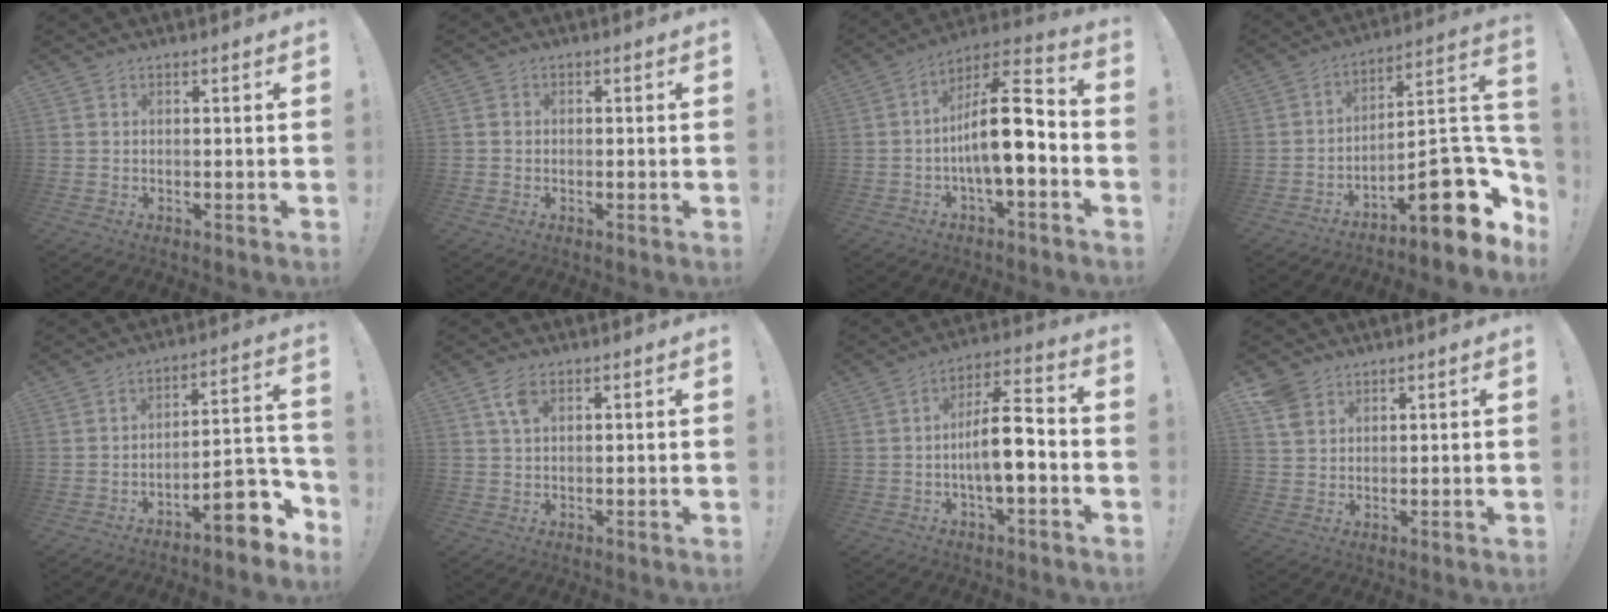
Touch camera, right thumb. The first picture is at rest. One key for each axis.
{"total": 1.4, "fx": -0.7, "fy": 1.2, "fz": 0.4, "tx": -0.014, "ty": 0.008, "tz": -0.012}
{"total": 15.6, "fx": -2.5, "fy": 5.0, "fz": 14.6, "tx": -0.244, "ty": 0.015, "tz": -0.041}
{"total": 19.4, "fx": -8.8, "fy": 7.0, "fz": 15.8, "tx": -0.187, "ty": 0.040, "tz": -0.132}
{"total": 12.1, "fx": -7.4, "fy": 4.2, "fz": 8.6, "tx": -0.093, "ty": 0.039, "tz": -0.120}
{"total": 4.6, "fx": 2.2, "fy": 2.3, "fz": 3.3, "tx": -0.058, "ty": -0.003, "tz": 0.037}
{"total": 11.8, "fx": -2.6, "fy": 3.5, "fz": 11.0, "tx": -0.190, "ty": 0.012, "tz": -0.050}
{"total": 4.9, "fx": 3.2, "fy": 3.3, "fz": 1.8, "tx": -0.031, "ty": -0.012, "tz": 0.062}